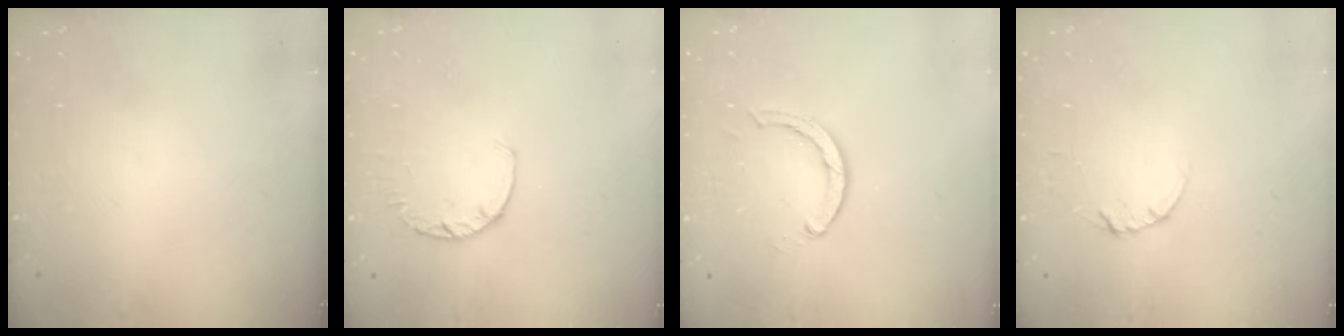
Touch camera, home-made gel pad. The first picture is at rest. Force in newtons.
{"total": 2.8, "press": 2.7, "slide": 0.5}
{"total": 2.9, "press": 2.9, "slide": 0.4}
{"total": 3.4, "press": 3.4, "slide": 0.3}